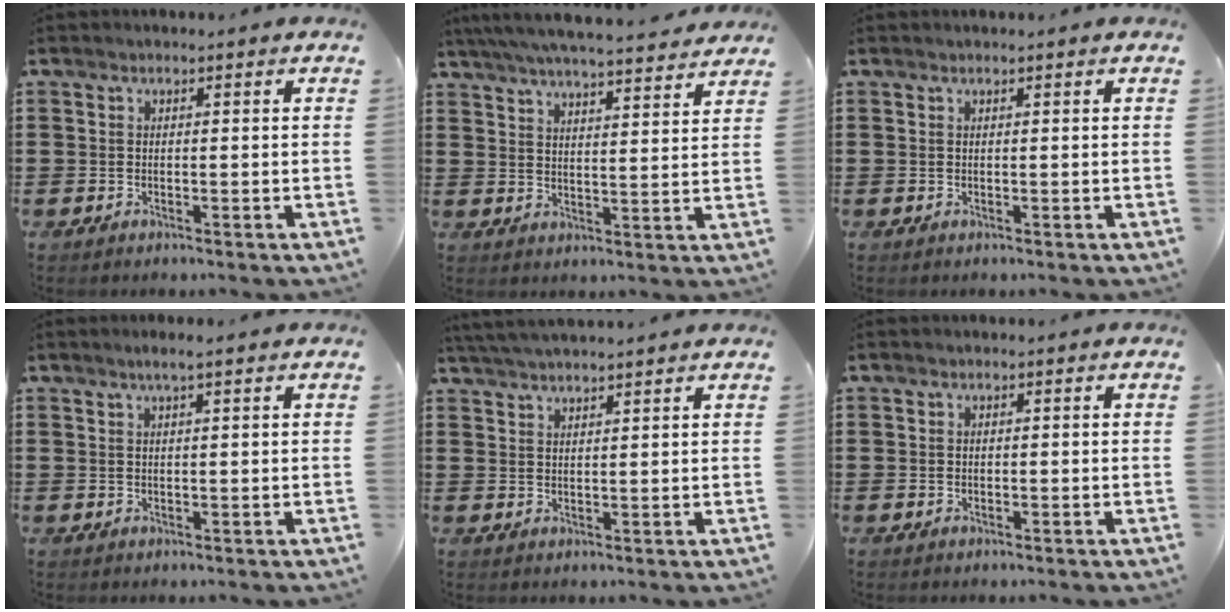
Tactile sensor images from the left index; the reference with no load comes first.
{"total": 6.1, "force": [5.8, -0.3, 2.0], "torque": [-0.060, -0.034, 0.100]}
{"total": 0.0}
{"total": 1.7, "force": [1.0, -0.1, 1.3], "torque": [-0.026, 0.000, 0.018]}
{"total": 3.2, "force": [3.0, -0.6, 0.6], "torque": [-0.022, -0.007, 0.057]}
{"total": 0.0}